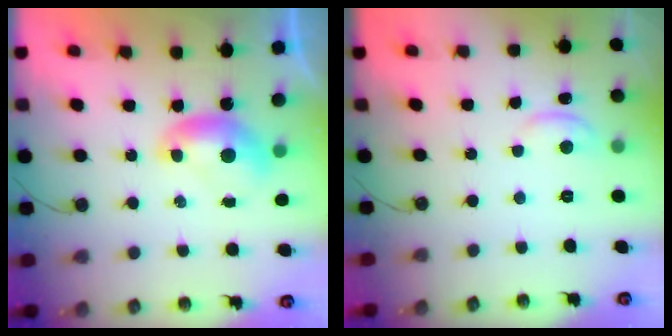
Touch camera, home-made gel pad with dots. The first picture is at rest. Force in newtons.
{"total": 1.1, "press": 0.9, "slide": 0.5}